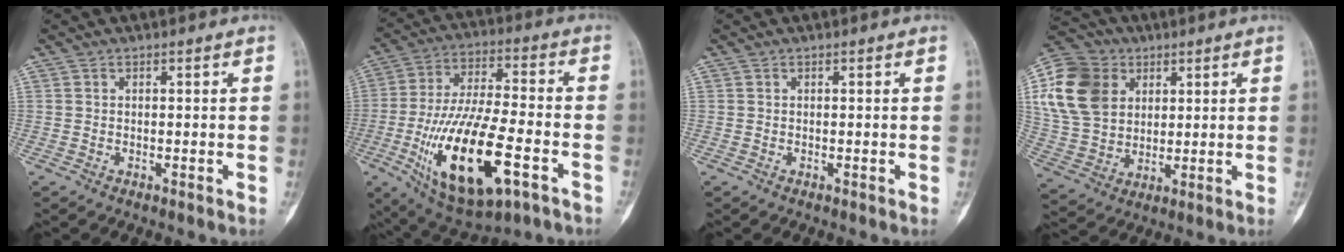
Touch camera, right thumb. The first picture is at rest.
{"total": 22.4, "force": [-8.0, 8.3, 19.2], "torque": [-0.370, 0.018, -0.124]}
{"total": 0.0}
{"total": 17.0, "force": [5.3, 13.1, 9.5], "torque": [-0.178, -0.002, 0.099]}